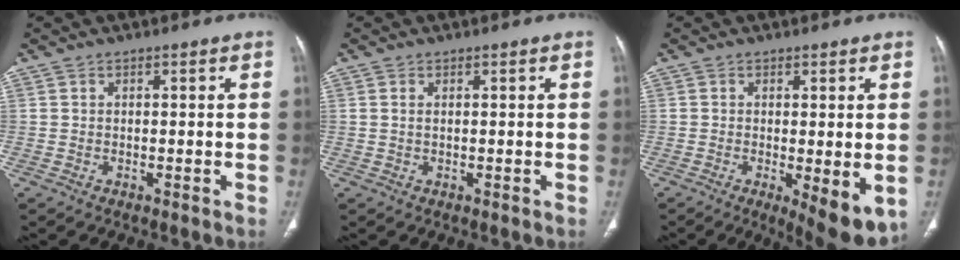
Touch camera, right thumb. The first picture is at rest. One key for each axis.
{"total": 0.7, "fx": 0.2, "fy": 0.3, "fz": 0.6, "tx": -0.018, "ty": 0.005, "tz": 0.006}
{"total": 8.6, "fx": -2.1, "fy": 2.6, "fz": 8.0, "tx": -0.111, "ty": -0.025, "tz": -0.026}